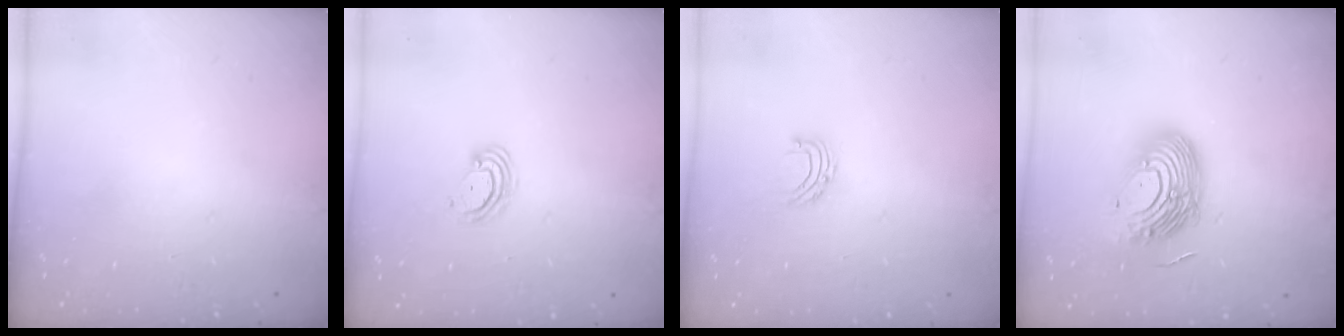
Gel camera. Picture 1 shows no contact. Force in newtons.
{"total": 5.5, "press": 5.5, "slide": 0.6}
{"total": 5.2, "press": 5.1, "slide": 0.5}
{"total": 15.1, "press": 14.8, "slide": 2.7}